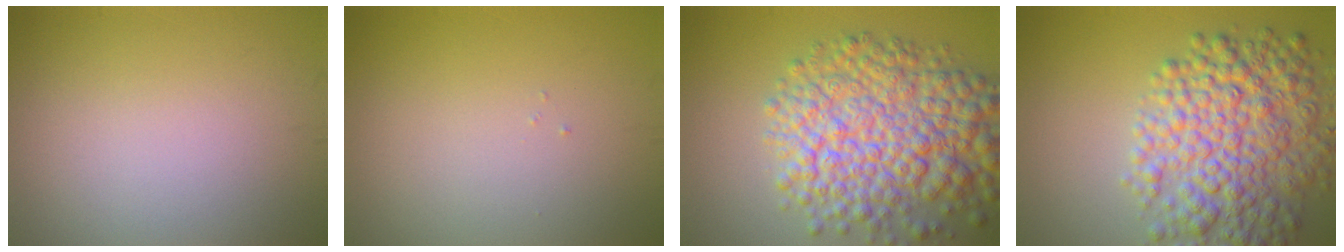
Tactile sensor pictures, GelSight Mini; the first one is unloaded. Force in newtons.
{"total": 0.0}
{"total": 9.9, "press": 9.9, "slide": 0.3}
{"total": 8.8, "press": 8.8, "slide": 0.3}